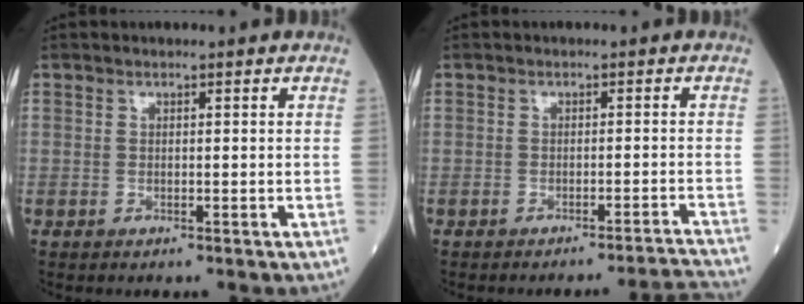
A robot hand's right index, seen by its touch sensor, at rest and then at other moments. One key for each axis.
{"total": 6.0, "fx": -5.5, "fy": -2.4, "fz": 0.3, "tx": 0.011, "ty": -0.005, "tz": -0.068}